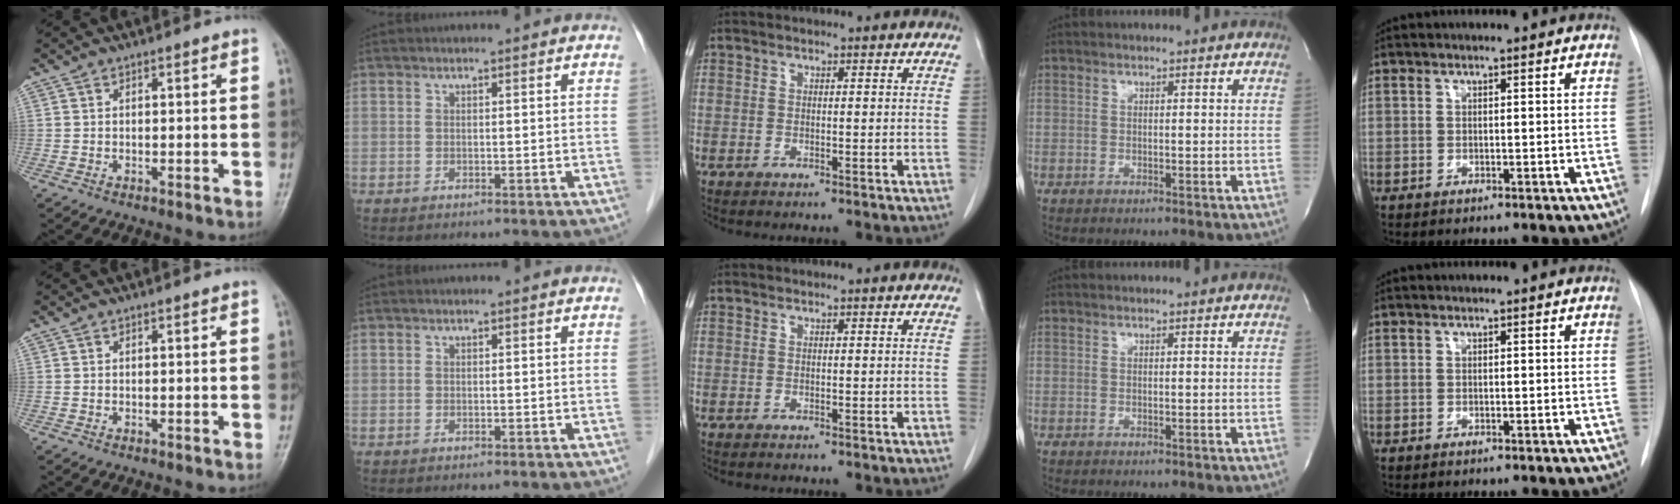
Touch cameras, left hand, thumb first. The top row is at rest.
{}